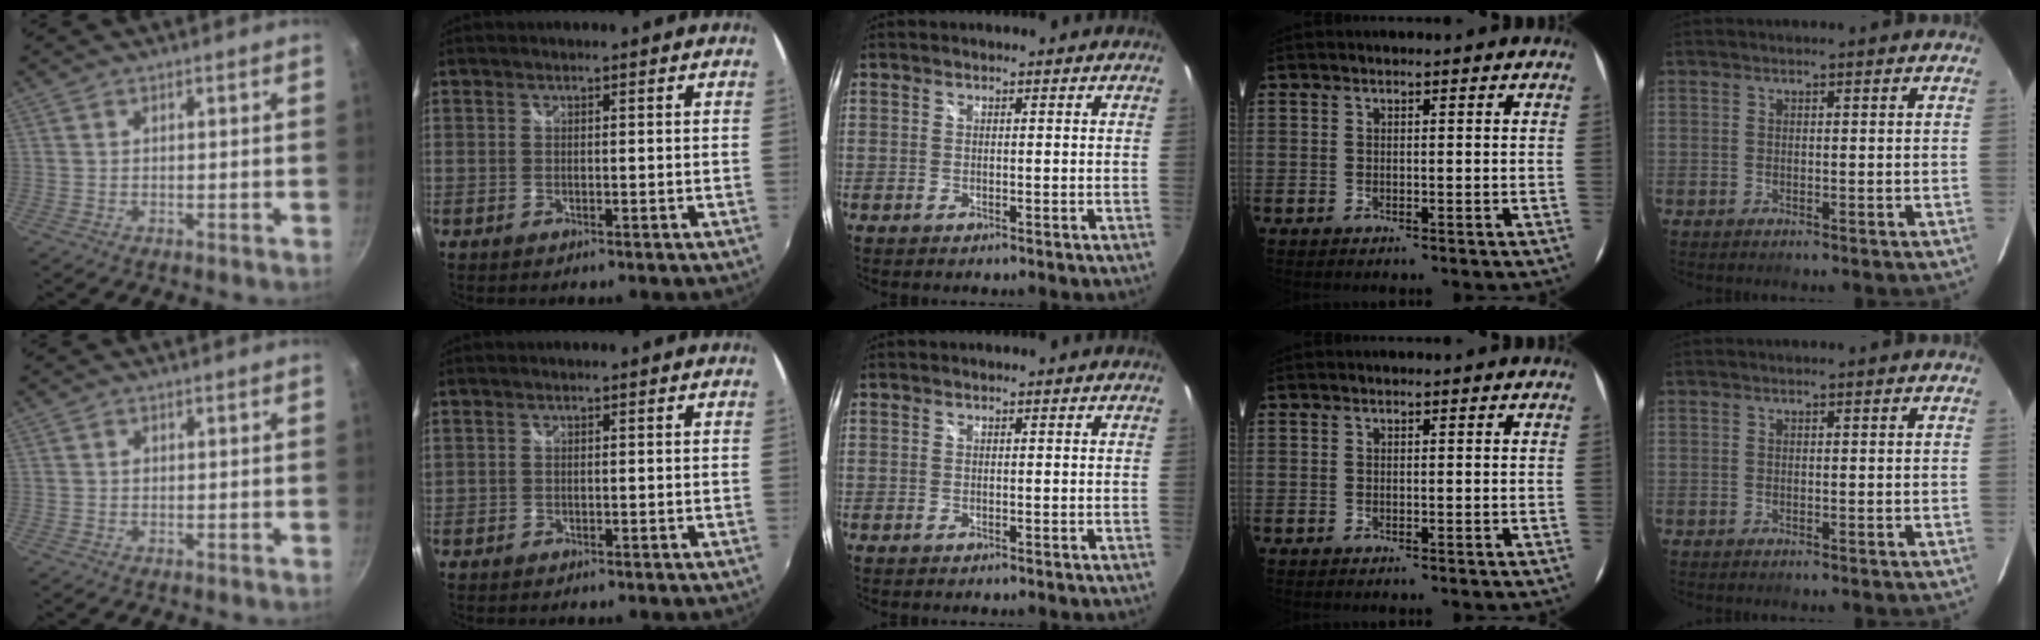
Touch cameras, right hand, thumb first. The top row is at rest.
{"thumb": {"total": 0.7, "force": [0.1, 0.6, 0.3], "torque": [-0.004, 0.003, 0.001]}, "index": {"total": 0.6, "force": [0.2, 0.5, 0.3], "torque": [-0.008, 0.000, 0.004]}}